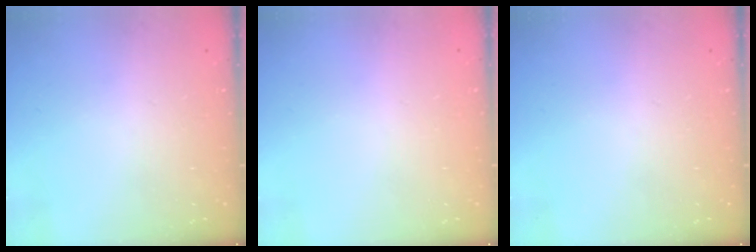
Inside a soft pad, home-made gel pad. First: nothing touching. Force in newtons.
{"total": 0.6, "press": 0.6, "slide": 0.2}
{"total": 0.0}